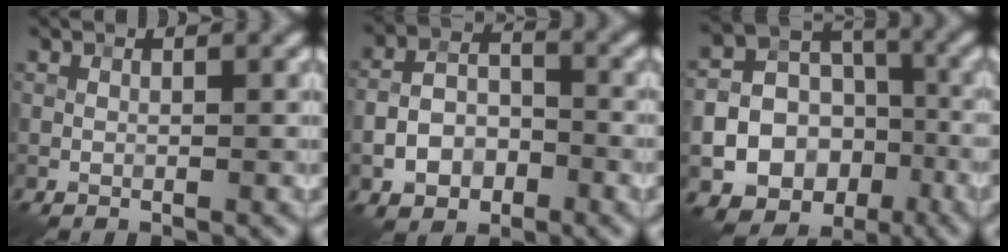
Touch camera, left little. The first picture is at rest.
{"total": 4.8, "force": [-2.0, 3.2, 2.9], "torque": [-0.053, 0.003, -0.039]}
{"total": 18.7, "force": [-7.2, 16.4, 5.6], "torque": [-0.112, -0.039, -0.128]}